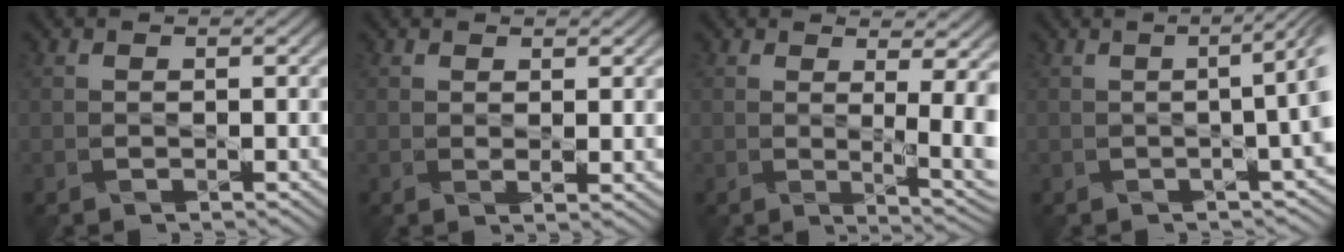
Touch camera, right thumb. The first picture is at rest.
{"total": 2.0, "force": [0.6, 0.6, 1.8], "torque": [-0.038, 0.001, 0.012]}
{"total": 6.3, "force": [0.4, 2.2, 5.8], "torque": [-0.077, 0.000, 0.018]}
{"total": 6.7, "force": [-0.4, 1.5, 6.5], "torque": [-0.066, 0.012, -0.013]}